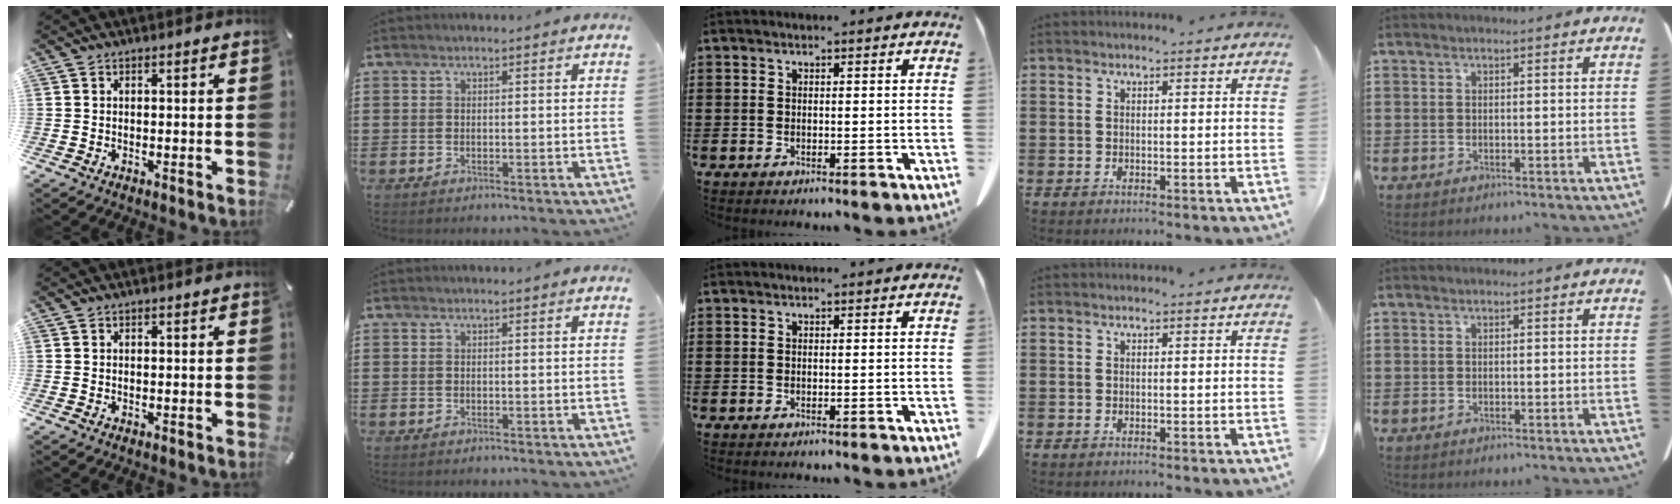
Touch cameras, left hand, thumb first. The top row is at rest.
{}